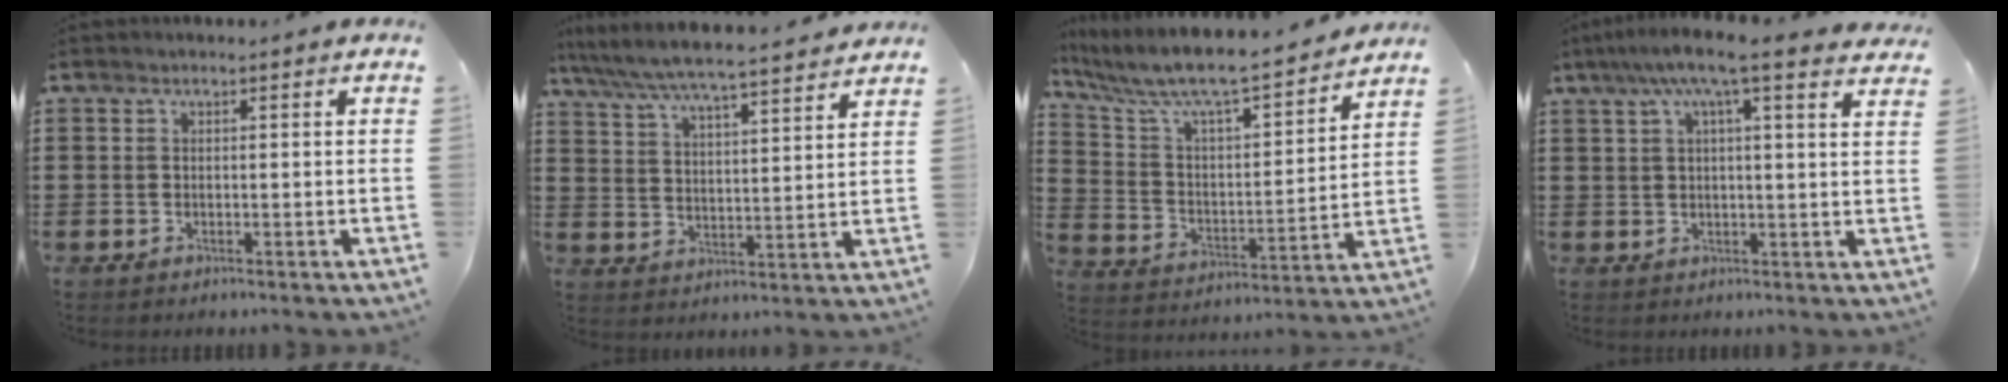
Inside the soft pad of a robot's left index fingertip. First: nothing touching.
{"total": 6.3, "force": [5.9, -0.3, 2.2], "torque": [-0.067, -0.039, 0.098]}
{"total": 7.4, "force": [6.4, 0.9, 3.5], "torque": [-0.099, -0.055, 0.102]}
{"total": 6.8, "force": [4.7, 0.3, 4.8], "torque": [-0.109, -0.007, 0.079]}